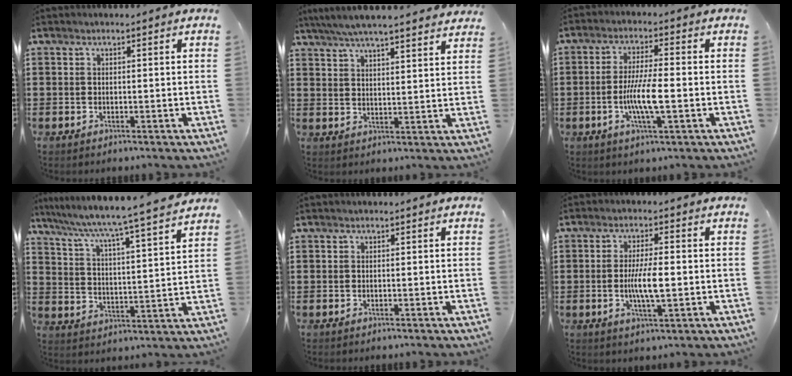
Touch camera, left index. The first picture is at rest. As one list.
[{"total": 5.4, "force": [5.1, 0.0, 2.0], "torque": [-0.056, -0.021, 0.090]}, {"total": 7.1, "force": [-1.4, 1.2, 6.8], "torque": [-0.137, -0.006, -0.032]}, {"total": 5.0, "force": [4.5, -1.0, 2.1], "torque": [-0.062, -0.046, 0.063]}, {"total": 0.0}, {"total": 6.2, "force": [-0.6, 1.4, 6.0], "torque": [-0.125, -0.006, -0.018]}]